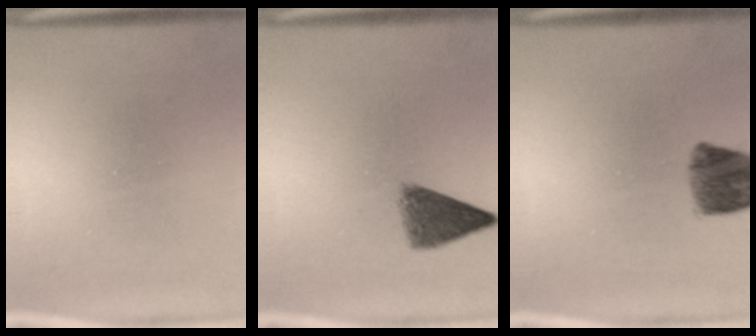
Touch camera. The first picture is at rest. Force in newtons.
{"total": 5.1}
{"total": 6.5}